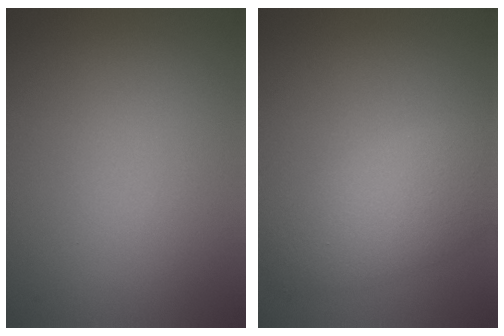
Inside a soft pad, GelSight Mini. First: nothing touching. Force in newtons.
{"total": 4.5, "press": 4.5, "slide": 0.2}